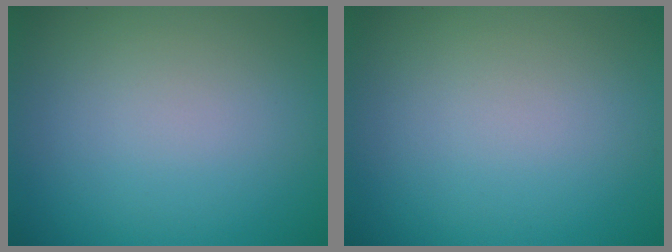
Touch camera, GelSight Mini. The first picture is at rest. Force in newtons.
{"total": 0.0}